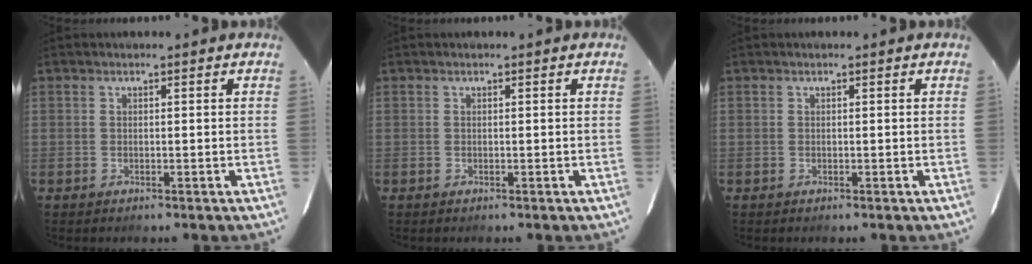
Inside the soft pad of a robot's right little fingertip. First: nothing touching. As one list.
[{"total": 0.0}, {"total": 0.0}]